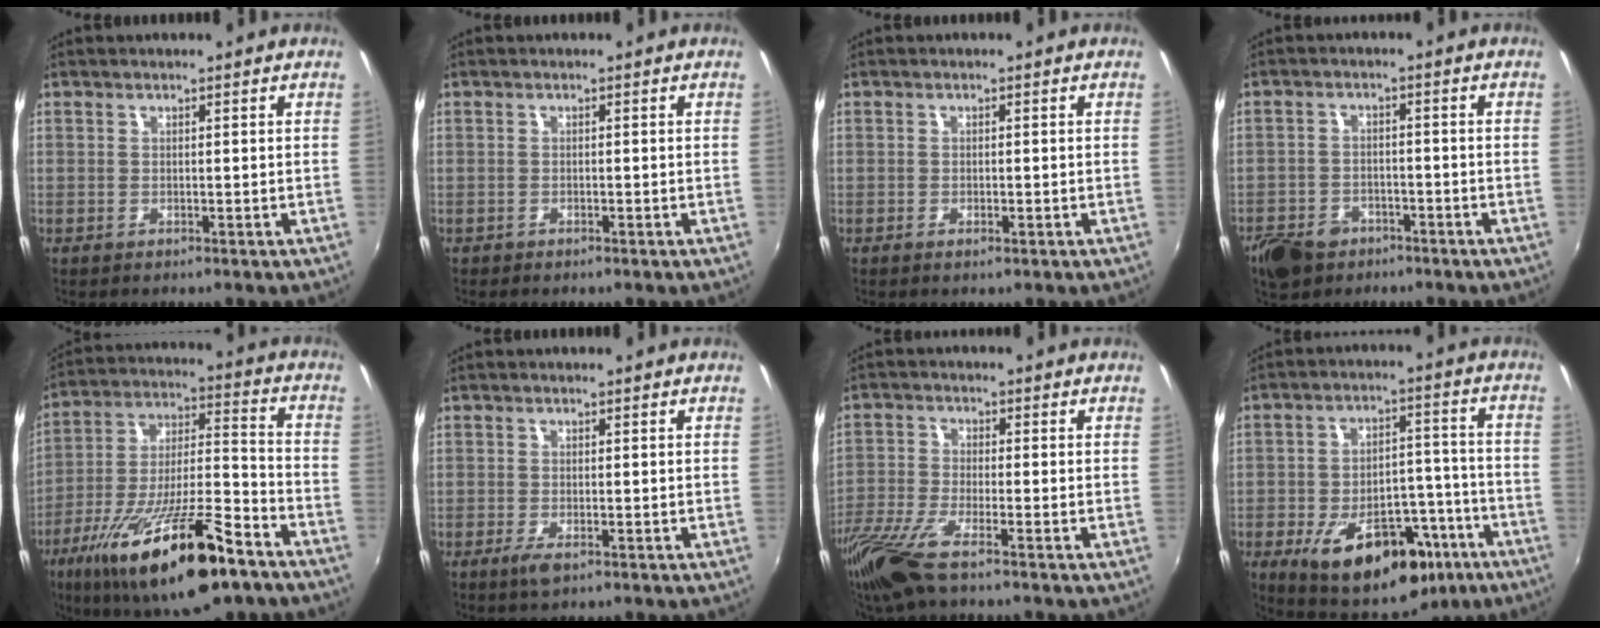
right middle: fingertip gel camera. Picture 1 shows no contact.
{"total": 0.9, "force": [-0.7, 0.5, 0.2], "torque": [-0.009, -0.003, -0.012]}
{"total": 1.0, "force": [-0.6, 0.5, 0.7], "torque": [-0.013, -0.003, -0.010]}
{"total": 8.9, "force": [-5.8, 5.8, 3.5], "torque": [-0.105, -0.002, -0.096]}
{"total": 25.5, "force": [-15.2, 7.0, 19.2], "torque": [-0.343, -0.042, -0.249]}
{"total": 2.2, "force": [-1.2, 0.6, 1.8], "torque": [-0.036, -0.010, -0.020]}
{"total": 9.2, "force": [-6.7, 1.1, 6.3], "torque": [-0.150, -0.032, -0.134]}
{"total": 20.0, "force": [-10.8, 10.8, 13.0], "torque": [-0.225, 0.010, -0.137]}